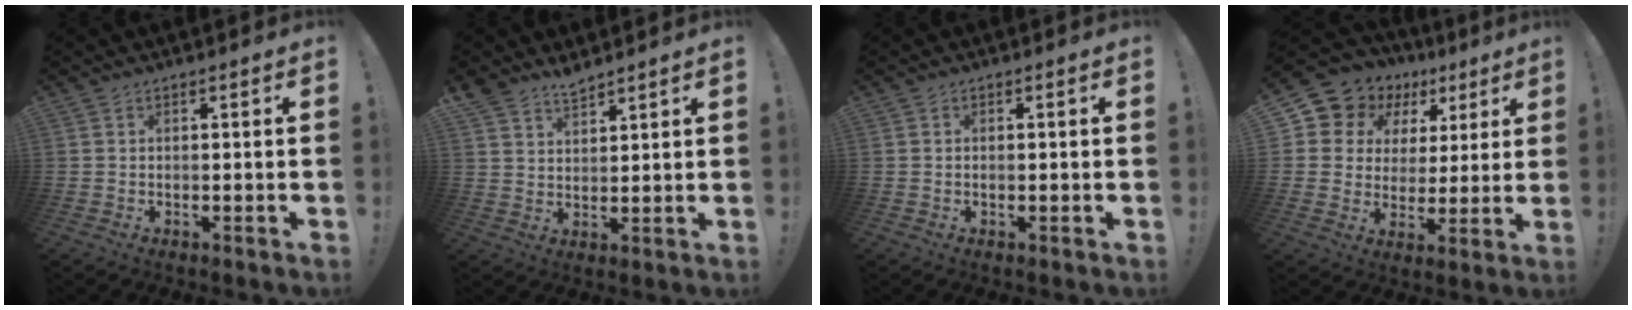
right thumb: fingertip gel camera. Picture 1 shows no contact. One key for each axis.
{"total": 4.7, "fx": 4.3, "fy": 1.7, "fz": 1.1, "tx": -0.021, "ty": -0.030, "tz": 0.080}
{"total": 0.5, "fx": -0.3, "fy": 0.0, "fz": 0.5, "tx": -0.011, "ty": 0.001, "tz": -0.005}
{"total": 10.6, "fx": 6.3, "fy": 8.0, "fz": 2.8, "tx": -0.055, "ty": -0.052, "tz": 0.125}